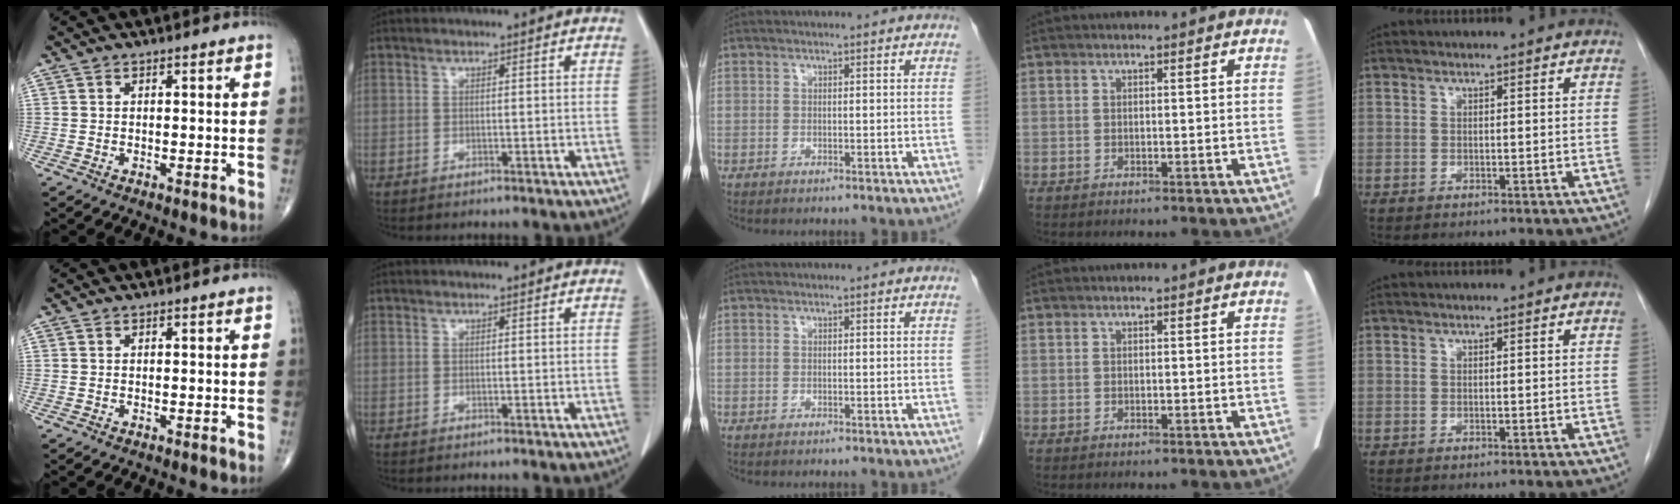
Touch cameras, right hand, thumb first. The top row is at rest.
{}